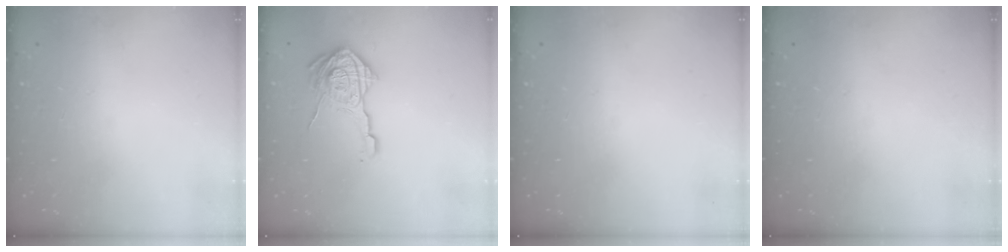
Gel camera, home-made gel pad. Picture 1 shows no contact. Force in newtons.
{"total": 16.6, "press": 16.6, "slide": 1.2}
{"total": 0.0}
{"total": 0.0}